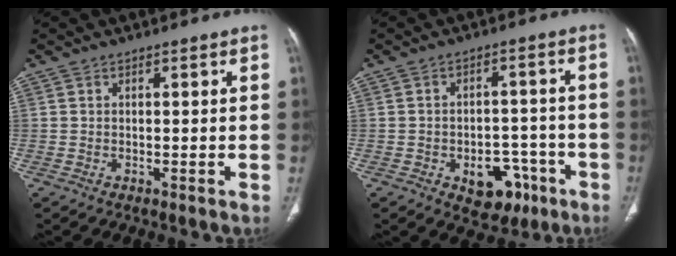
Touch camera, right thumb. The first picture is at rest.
{"total": 9.3, "force": [-4.3, 6.2, 5.4], "torque": [-0.034, 0.037, -0.048]}